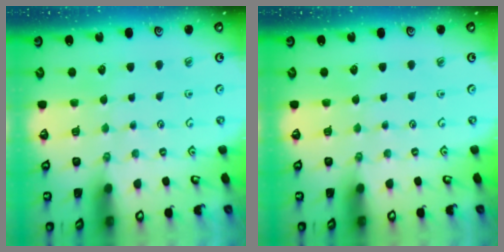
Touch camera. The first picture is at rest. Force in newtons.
{"total": 0.0}